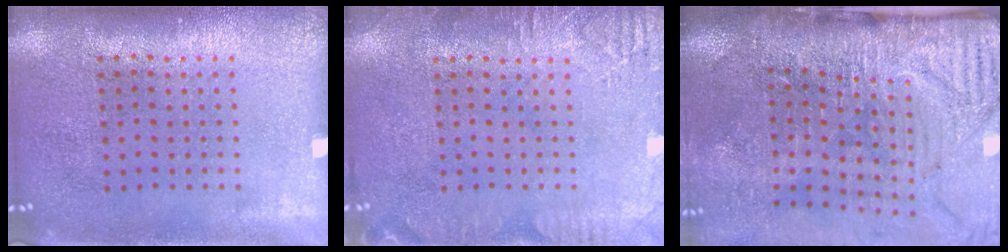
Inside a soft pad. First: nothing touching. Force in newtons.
{"total": 2.6, "press": 2.5, "slide": 0.4}
{"total": 4.7, "press": 4.0, "slide": 2.5}